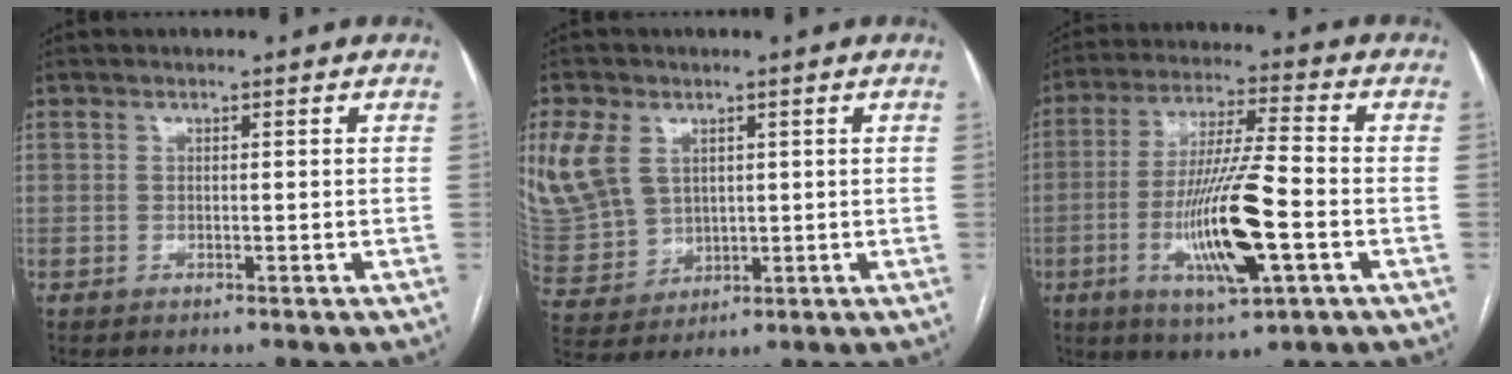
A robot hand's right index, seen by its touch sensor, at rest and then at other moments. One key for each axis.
{"total": 12.5, "fx": 4.6, "fy": 9.5, "fz": 6.7, "tx": -0.173, "ty": 0.011, "tz": 0.111}
{"total": 14.5, "fx": -4.1, "fy": 1.5, "fz": 13.8, "tx": -0.267, "ty": -0.012, "tz": -0.072}